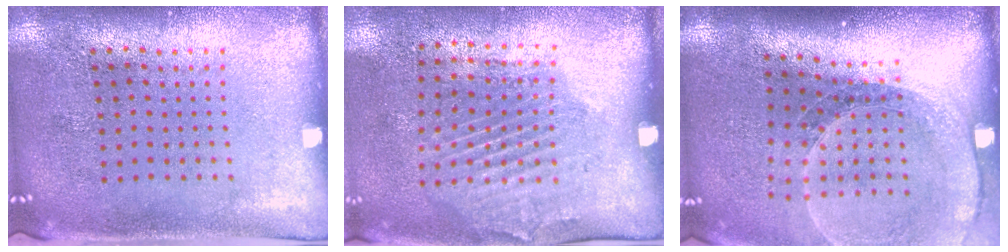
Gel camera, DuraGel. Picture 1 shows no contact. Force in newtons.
{"total": 2.0, "press": 1.1, "slide": 1.7}
{"total": 1.8, "press": 1.7, "slide": 0.6}